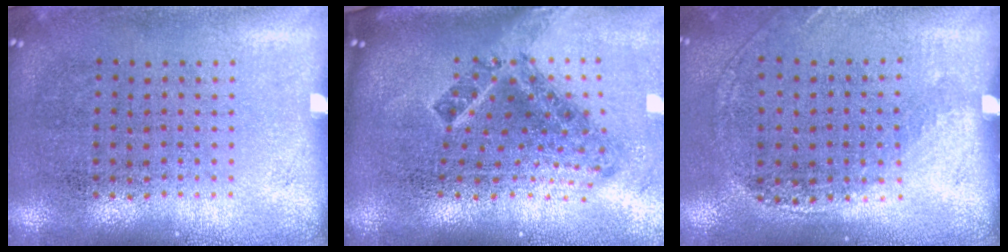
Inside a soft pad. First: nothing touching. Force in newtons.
{"total": 2.2, "press": 1.4, "slide": 1.7}
{"total": 1.2, "press": 1.0, "slide": 0.7}